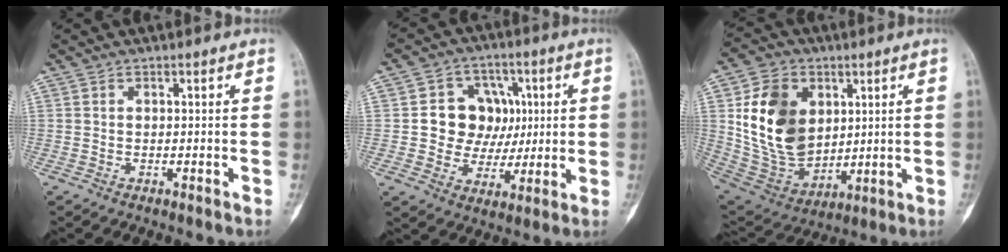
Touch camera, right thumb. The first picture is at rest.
{"total": 11.6, "force": [1.5, 10.1, 5.5], "torque": [-0.022, 0.007, 0.031]}
{"total": 18.5, "force": [4.1, 13.4, 12.1], "torque": [-0.188, -0.019, 0.093]}